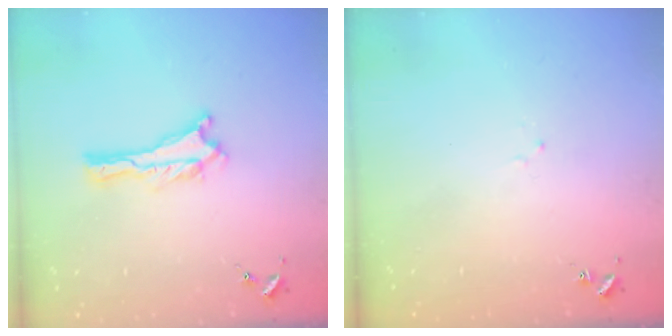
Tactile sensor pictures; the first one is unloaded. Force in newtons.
{"total": 1.1, "press": 1.0, "slide": 0.2}